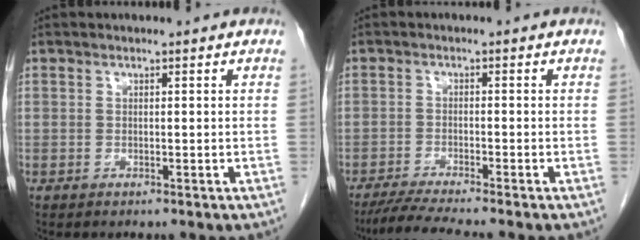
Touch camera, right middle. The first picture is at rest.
{"total": 6.2, "force": [-5.4, -1.1, 3.0], "torque": [-0.050, -0.023, -0.092]}